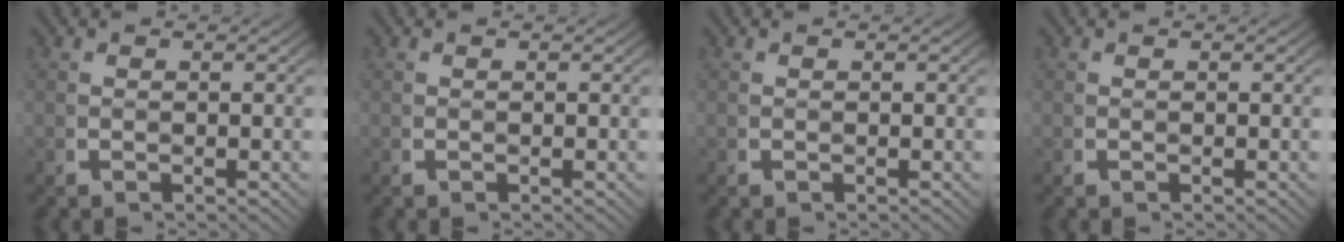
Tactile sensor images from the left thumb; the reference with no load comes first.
{"total": 0.0}
{"total": 0.0}
{"total": 0.0}